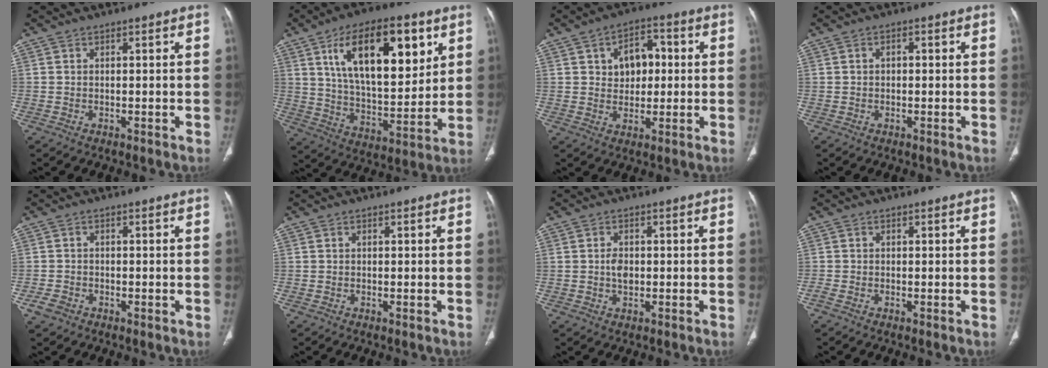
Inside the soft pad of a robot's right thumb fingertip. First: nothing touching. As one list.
[{"total": 22.9, "force": [9.3, 10.3, 18.1], "torque": [-0.258, -0.035, 0.162]}, {"total": 8.4, "force": [1.6, 5.9, 5.7], "torque": [-0.052, 0.009, 0.022]}, {"total": 1.4, "force": [0.2, 0.9, 1.0], "torque": [-0.015, 0.008, 0.001]}, {"total": 2.4, "force": [-1.2, 1.8, 1.1], "torque": [-0.018, 0.005, -0.023]}, {"total": 0.0}, {"total": 2.8, "force": [0.0, 1.9, 2.1], "torque": [-0.035, 0.002, -0.001]}, {"total": 0.8, "force": [-0.3, 0.3, 0.7], "torque": [-0.018, -0.005, -0.012]}]